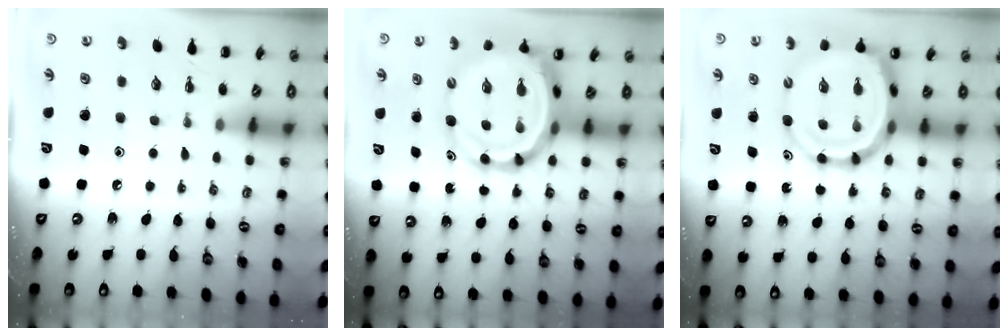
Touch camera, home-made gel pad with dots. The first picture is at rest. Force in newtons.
{"total": 11.4, "press": 10.9, "slide": 3.2}
{"total": 14.2, "press": 13.6, "slide": 4.1}